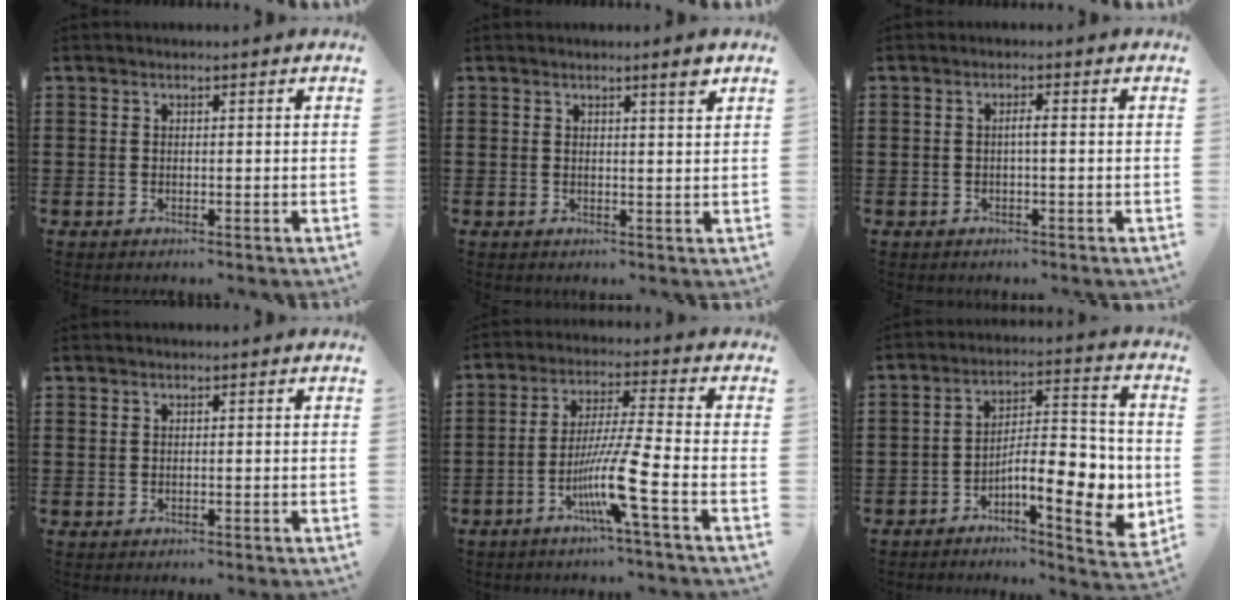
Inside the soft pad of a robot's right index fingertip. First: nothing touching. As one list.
[{"total": 2.4, "force": [1.7, -0.1, 1.7], "torque": [-0.028, -0.003, 0.027]}, {"total": 1.4, "force": [-0.3, 0.0, 1.3], "torque": [-0.025, 0.001, -0.006]}, {"total": 0.0}, {"total": 9.7, "force": [-4.5, -0.4, 8.6], "torque": [-0.178, -0.018, -0.089]}, {"total": 10.4, "force": [-3.4, 3.8, 9.1], "torque": [-0.127, -0.002, -0.058]}]